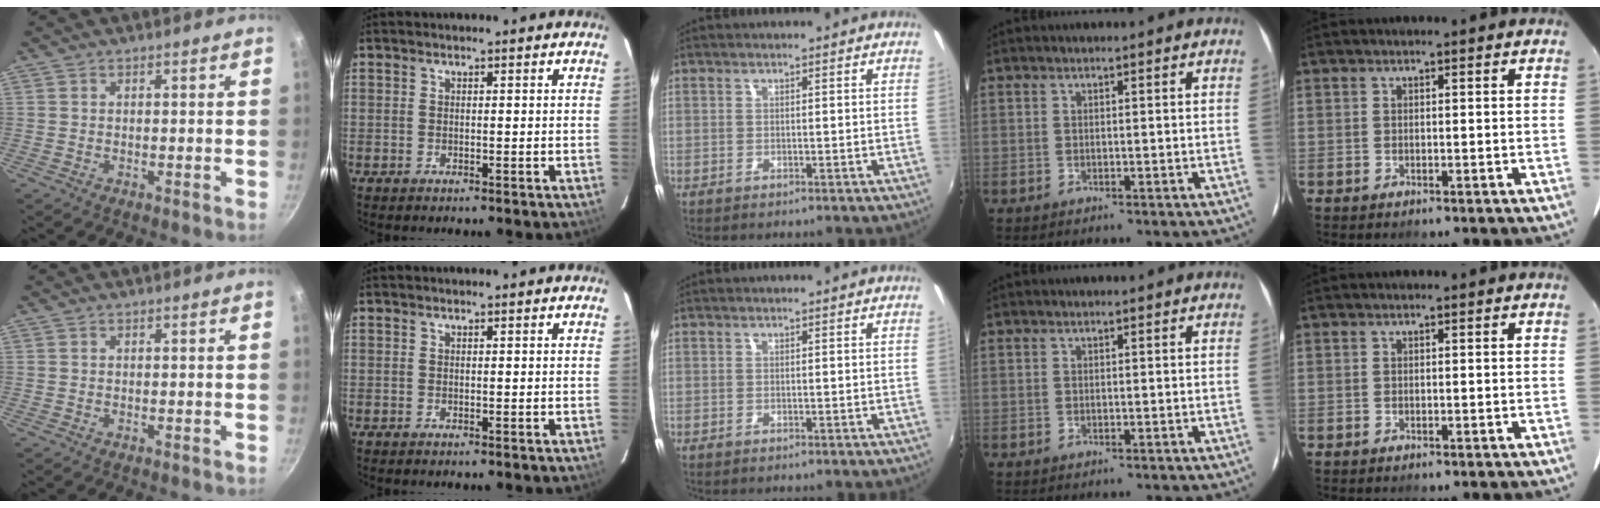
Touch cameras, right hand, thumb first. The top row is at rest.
{}